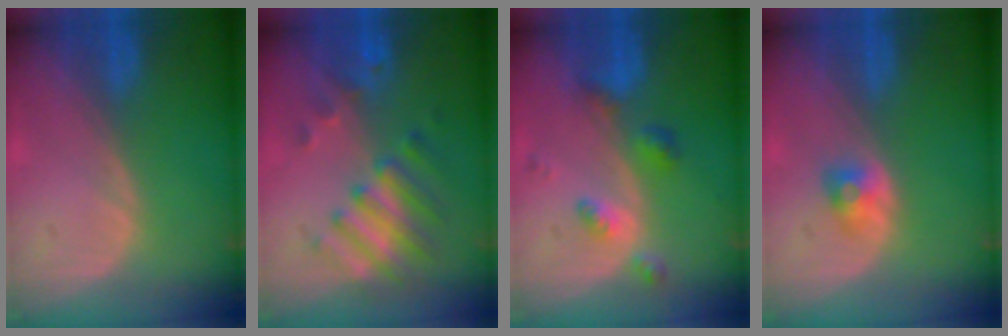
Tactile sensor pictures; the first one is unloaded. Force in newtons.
{"total": 8.1, "press": 7.1, "slide": 4.0}
{"total": 5.3, "press": 4.6, "slide": 2.7}
{"total": 2.7, "press": 2.4, "slide": 1.1}